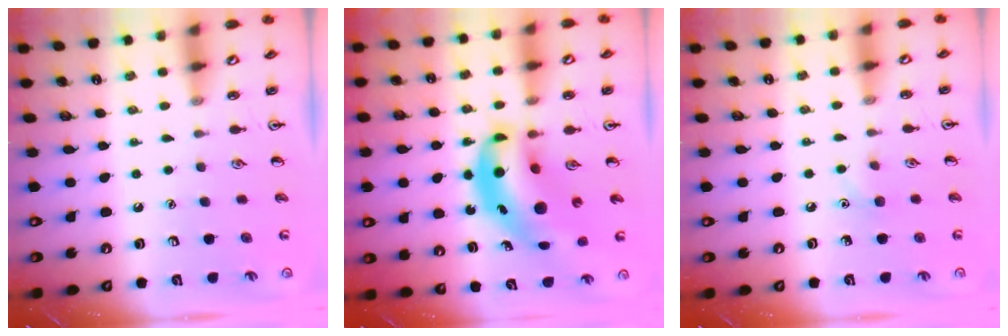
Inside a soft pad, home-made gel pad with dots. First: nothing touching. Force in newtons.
{"total": 14.1, "press": 13.5, "slide": 4.0}
{"total": 3.8, "press": 3.6, "slide": 1.3}